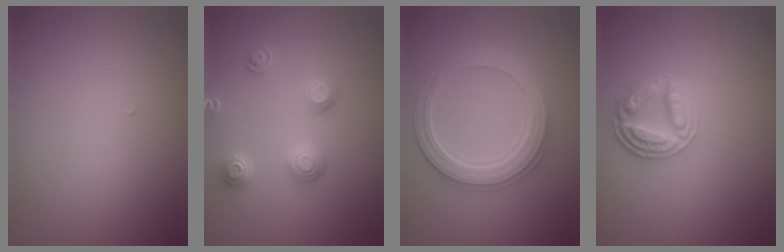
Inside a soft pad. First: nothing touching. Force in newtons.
{"total": 3.0, "press": 2.6, "slide": 1.3}
{"total": 5.5, "press": 5.4, "slide": 1.0}
{"total": 3.3, "press": 3.1, "slide": 1.1}